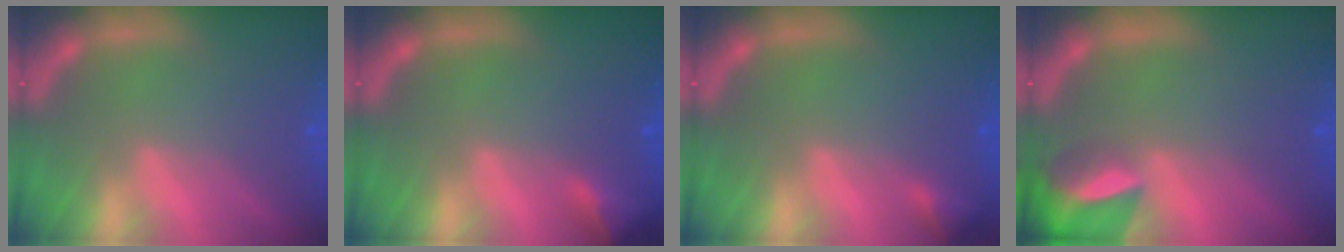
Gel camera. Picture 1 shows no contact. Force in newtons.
{"total": 2.4}
{"total": 1.4}
{"total": 6.0}